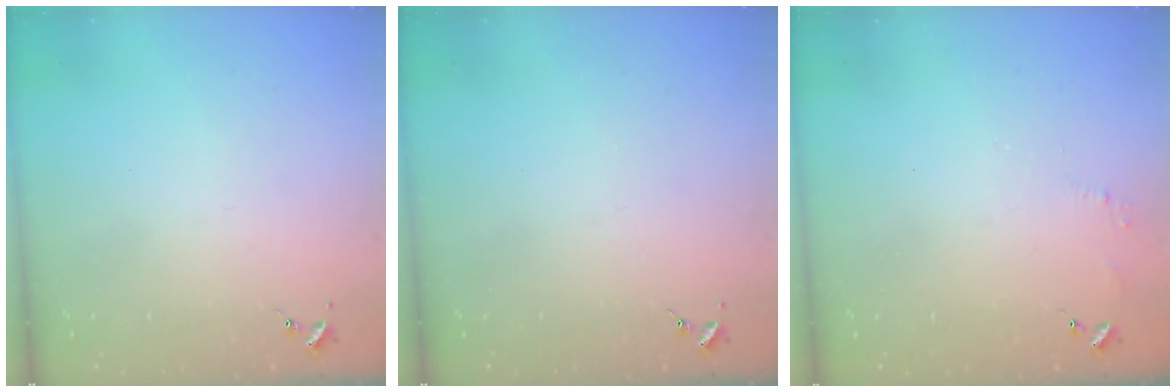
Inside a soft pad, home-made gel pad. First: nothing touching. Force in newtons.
{"total": 0.0}
{"total": 4.8, "press": 4.8, "slide": 0.4}